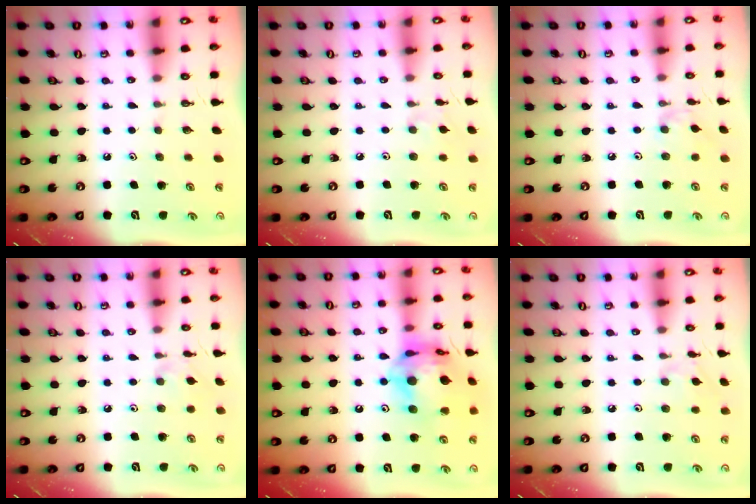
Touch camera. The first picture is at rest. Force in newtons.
{"total": 2.8, "press": 2.8, "slide": 0.5}
{"total": 2.8, "press": 2.7, "slide": 0.6}
{"total": 1.9, "press": 1.9, "slide": 0.5}
{"total": 19.7, "press": 19.6, "slide": 2.1}
{"total": 3.9, "press": 3.9, "slide": 0.6}